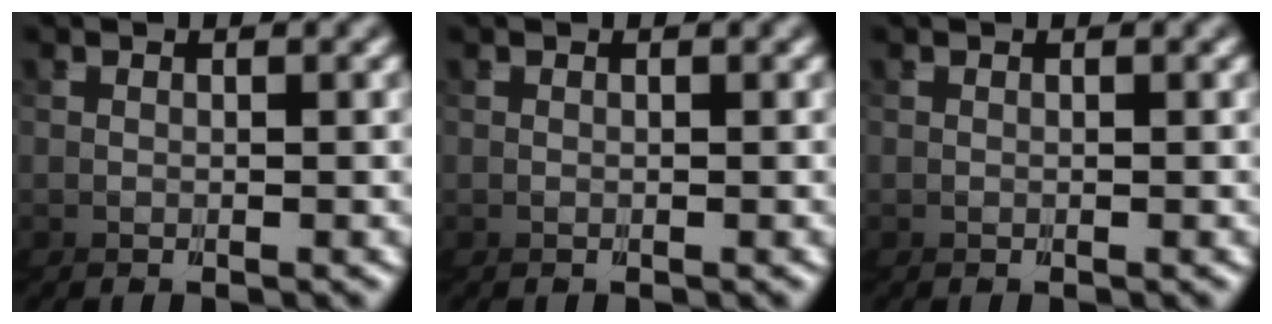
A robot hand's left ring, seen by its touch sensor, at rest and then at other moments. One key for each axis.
{"total": 0.0}
{"total": 0.0}